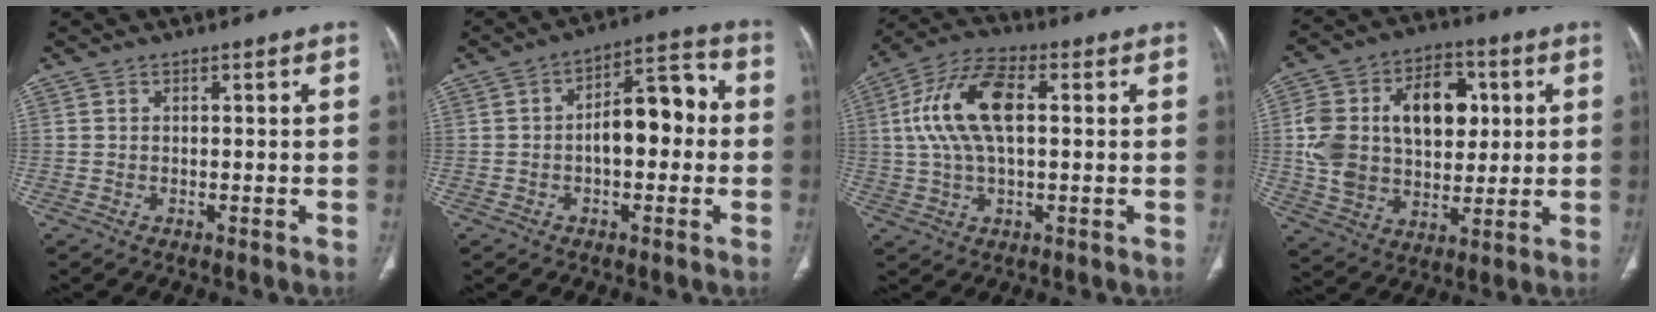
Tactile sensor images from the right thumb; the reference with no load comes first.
{"total": 10.6, "force": [-0.5, 5.5, 9.1], "torque": [-0.113, 0.038, -0.015]}
{"total": 13.7, "force": [2.1, 6.6, 11.8], "torque": [-0.244, 0.026, 0.038]}
{"total": 22.6, "force": [4.0, 14.9, 16.5], "torque": [-0.273, 0.012, 0.075]}